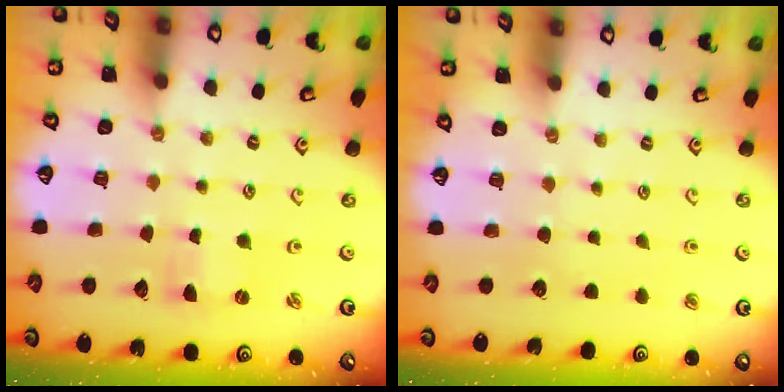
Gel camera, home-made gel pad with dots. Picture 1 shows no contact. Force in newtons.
{"total": 0.0}